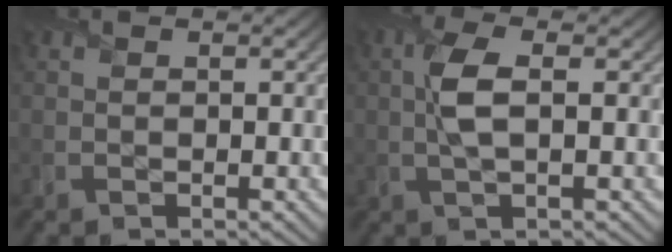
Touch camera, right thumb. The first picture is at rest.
{"total": 4.2, "force": [0.3, 1.3, 3.9], "torque": [-0.091, 0.007, 0.005]}